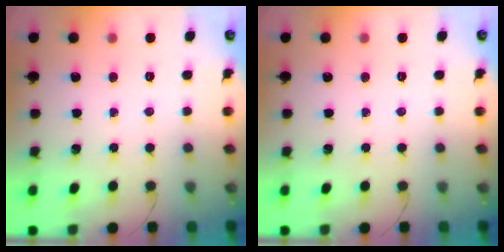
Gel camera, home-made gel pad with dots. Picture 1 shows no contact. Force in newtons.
{"total": 0.0}